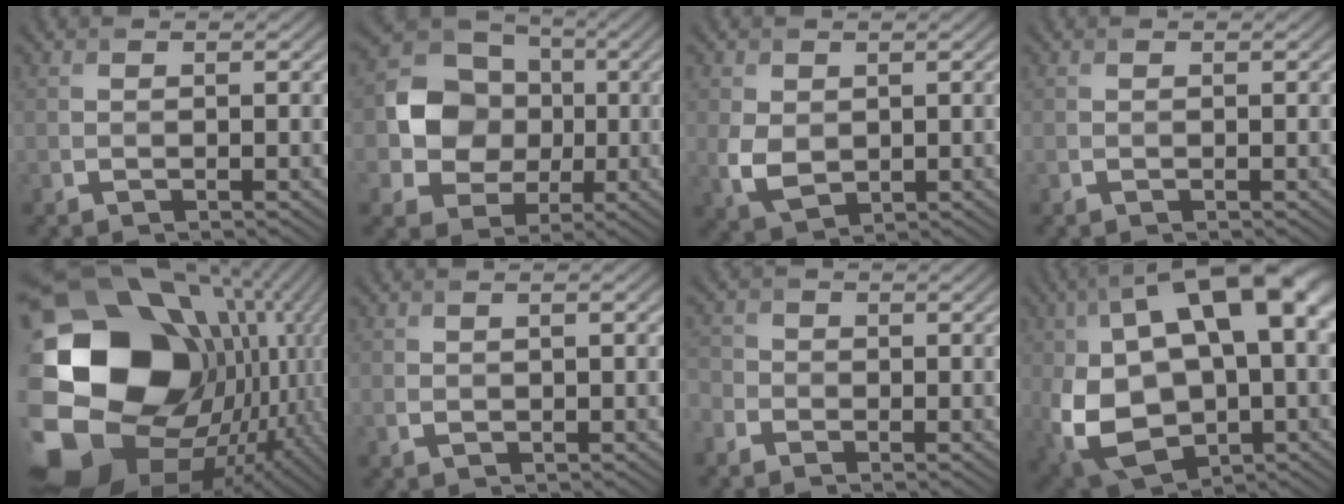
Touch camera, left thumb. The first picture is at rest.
{"total": 10.0, "force": [-0.2, 8.6, 5.0], "torque": [-0.098, 0.001, -0.019]}
{"total": 4.3, "force": [0.4, 3.2, 2.8], "torque": [-0.071, -0.005, 0.011]}
{"total": 0.0}
{"total": 23.4, "force": [-1.9, 17.9, 14.9], "torque": [-0.321, -0.071, -0.002]}
{"total": 1.6, "force": [0.2, 0.6, 1.4], "torque": [-0.029, 0.002, 0.006]}
{"total": 2.4, "force": [-1.7, 1.6, 0.7], "torque": [-0.025, -0.002, -0.048]}
{"total": 20.8, "force": [2.2, 12.5, 16.5], "torque": [-0.325, -0.011, 0.054]}